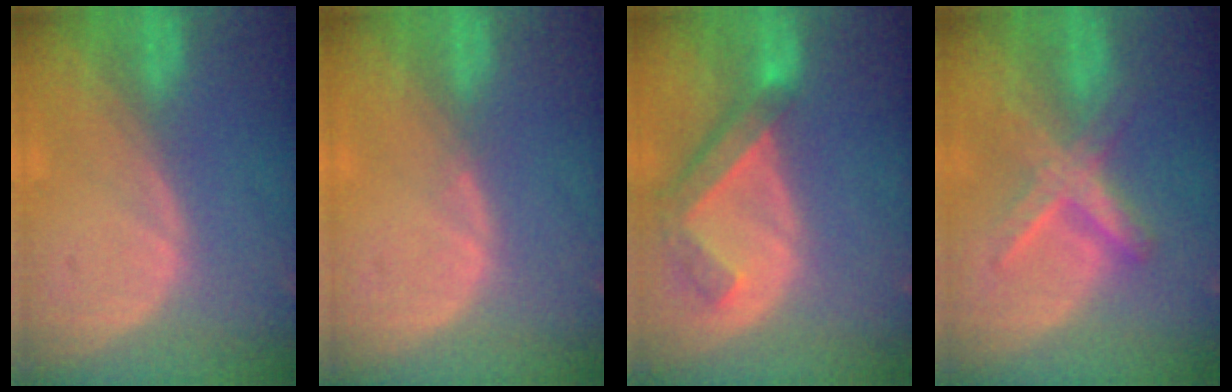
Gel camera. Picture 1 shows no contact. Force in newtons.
{"total": 0.6, "press": 0.5, "slide": 0.4}
{"total": 6.6, "press": 5.9, "slide": 3.0}
{"total": 6.3, "press": 6.3, "slide": 0.2}